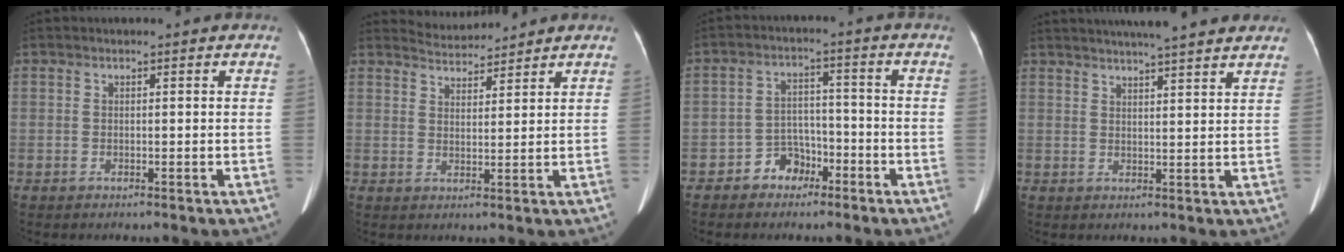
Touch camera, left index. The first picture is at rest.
{"total": 2.9, "force": [2.6, 0.0, -1.2], "torque": [0.012, 0.007, 0.046]}
{"total": 5.5, "force": [-4.4, 3.2, 0.8], "torque": [-0.012, 0.015, -0.075]}
{"total": 12.1, "force": [10.5, 0.8, 5.9], "torque": [-0.087, 0.022, 0.127]}